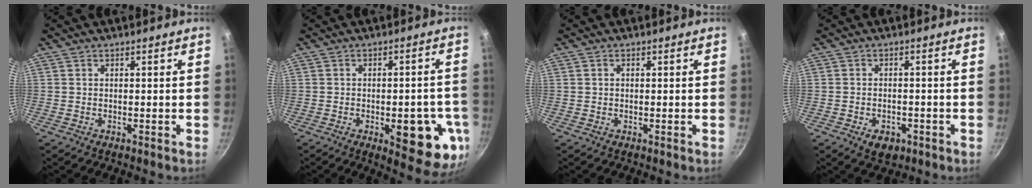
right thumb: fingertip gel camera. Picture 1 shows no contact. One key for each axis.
{"total": 13.7, "fx": -4.0, "fy": 5.3, "fz": 12.0, "tx": -0.107, "ty": 0.004, "tz": -0.045}
{"total": 0.6, "fx": 0.1, "fy": 0.5, "fz": 0.3, "tx": -0.005, "ty": 0.004, "tz": 0.002}
{"total": 4.4, "fx": -2.1, "fy": 2.8, "fz": 2.7, "tx": -0.033, "ty": 0.012, "tz": -0.022}